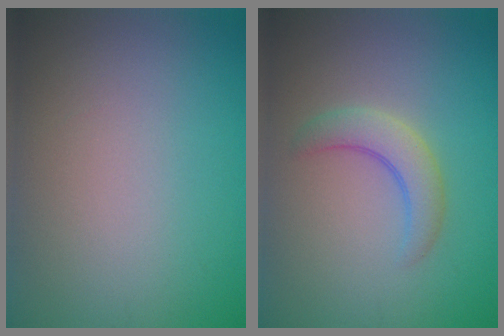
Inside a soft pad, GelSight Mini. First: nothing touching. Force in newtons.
{"total": 3.0, "press": 3.0, "slide": 0.3}